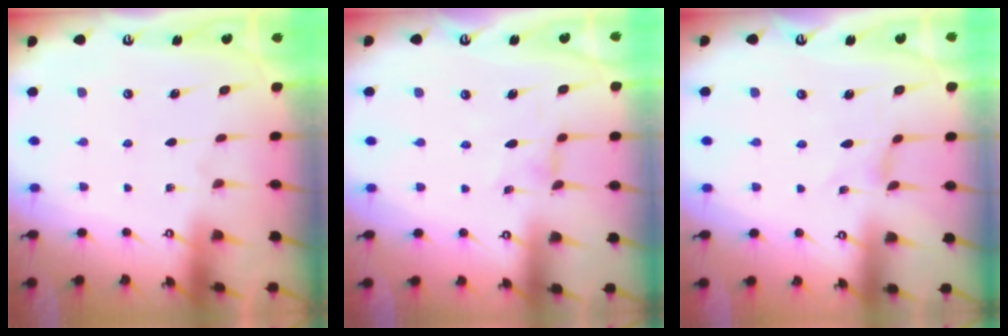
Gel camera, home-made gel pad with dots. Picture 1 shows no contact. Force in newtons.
{"total": 1.2, "press": 1.1, "slide": 0.3}
{"total": 0.0}